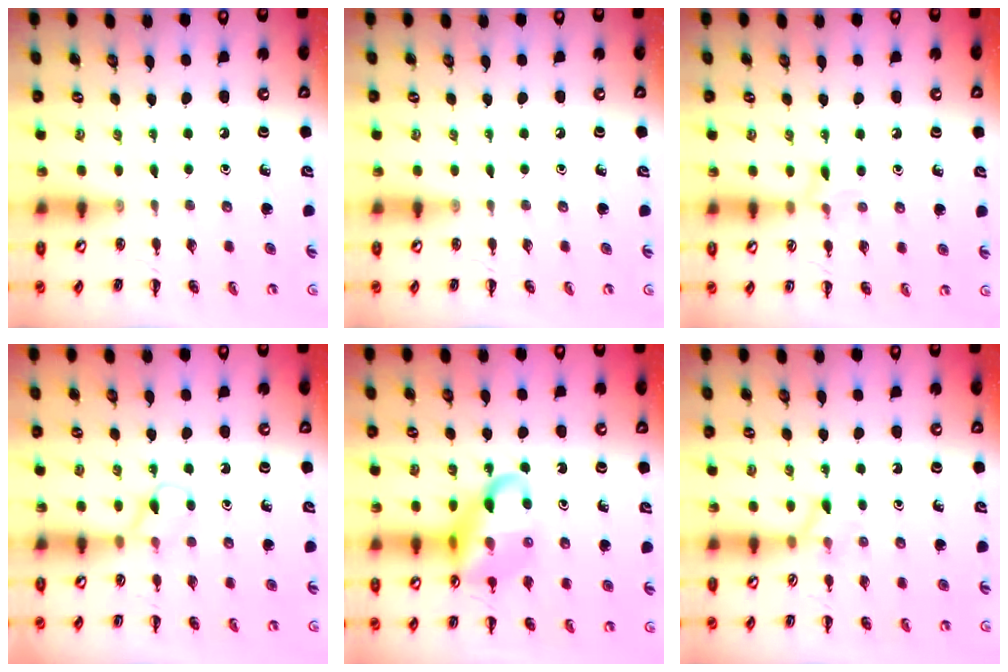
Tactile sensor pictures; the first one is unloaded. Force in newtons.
{"total": 0.0}
{"total": 6.8, "press": 6.5, "slide": 2.0}
{"total": 4.0, "press": 3.8, "slide": 1.3}
{"total": 15.2, "press": 14.9, "slide": 2.8}
{"total": 3.7, "press": 3.4, "slide": 1.5}